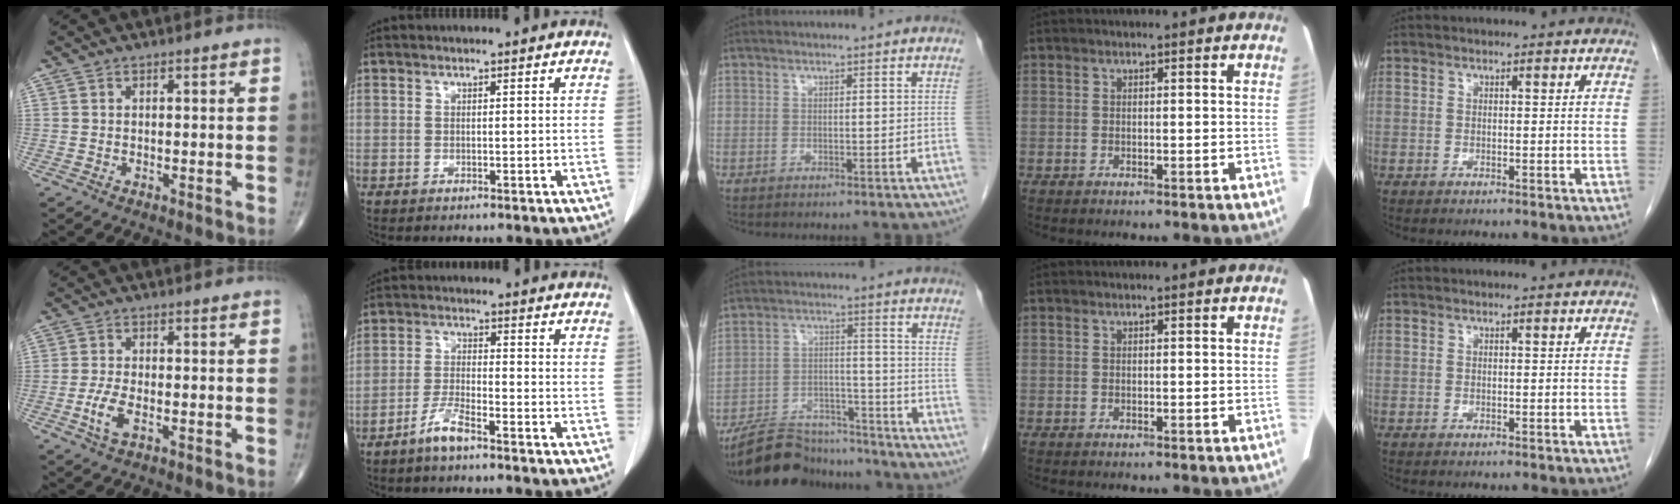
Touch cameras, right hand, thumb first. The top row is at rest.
{"thumb": {"total": 4.4, "force": [-1.5, 1.9, 3.7], "torque": [-0.084, 0.003, -0.028]}, "index": {"total": 4.3, "force": [-3.2, 0.6, 2.7], "torque": [-0.062, -0.003, -0.062]}, "middle": {"total": 14.2, "force": [-13.2, 4.1, 3.5], "torque": [-0.049, 0.023, -0.206]}}